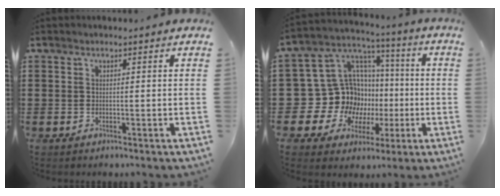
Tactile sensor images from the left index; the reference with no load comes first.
{"total": 15.5, "force": [-2.2, 14.1, 6.1], "torque": [-0.155, -0.019, -0.012]}